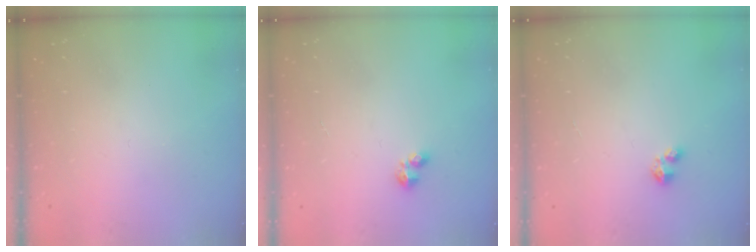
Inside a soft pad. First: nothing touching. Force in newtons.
{"total": 3.1, "press": 3.0, "slide": 0.5}
{"total": 2.7, "press": 2.7, "slide": 0.4}